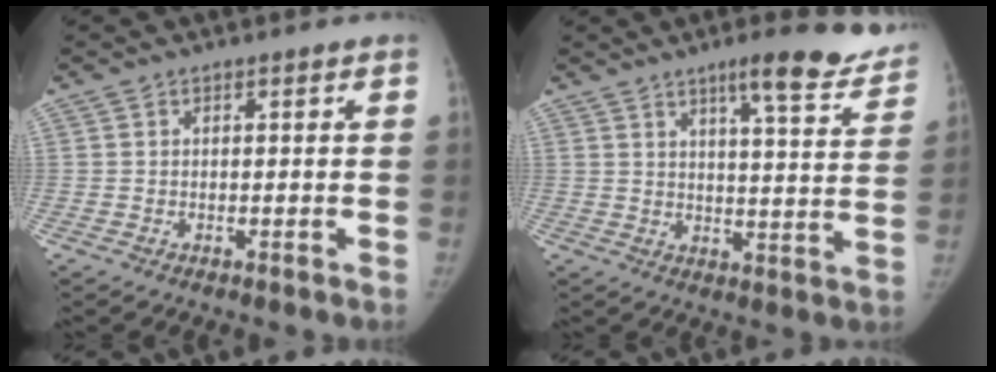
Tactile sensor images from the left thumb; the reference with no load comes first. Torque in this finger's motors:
{"motor_torque": [0.68, -0.54, 0.97, -0.60, 0.12]}